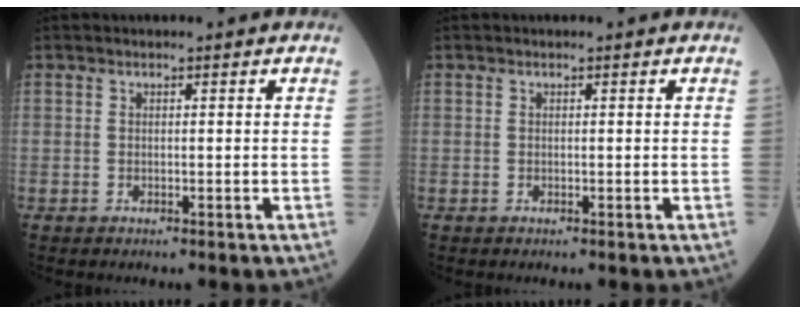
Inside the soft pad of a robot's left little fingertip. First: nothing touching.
{"total": 0.0}